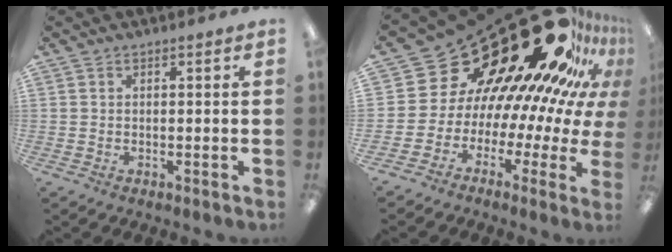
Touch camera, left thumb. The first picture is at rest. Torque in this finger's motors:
{"motor_torque": [1.09, 3.91, 1.51, -1.26, 0.06]}